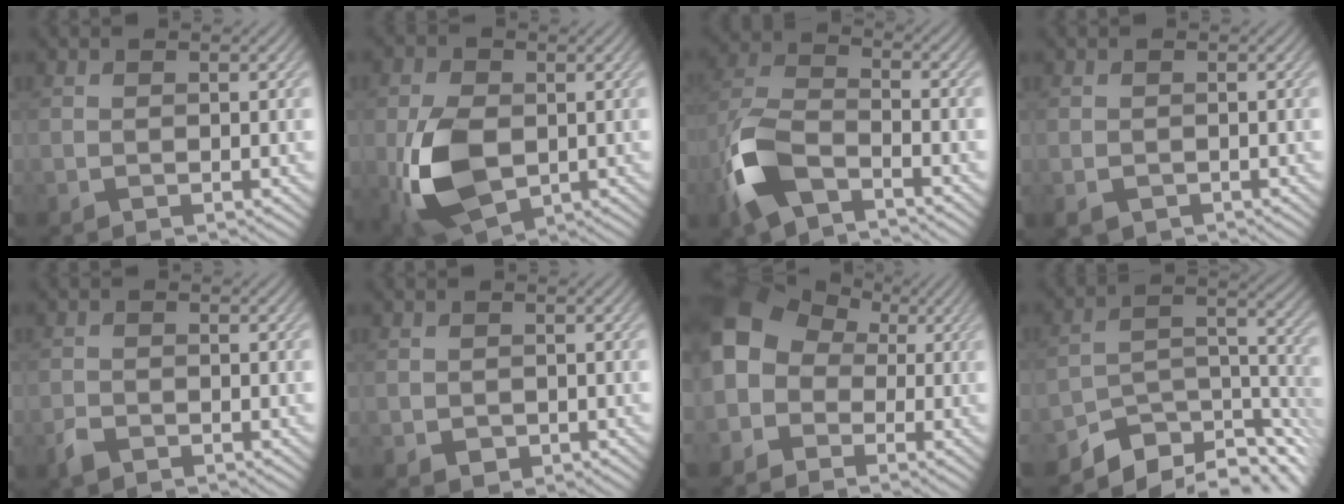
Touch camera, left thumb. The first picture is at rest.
{"total": 10.7, "force": [-2.0, 6.8, 8.0], "torque": [-0.194, -0.017, -0.042]}
{"total": 9.9, "force": [-5.4, 4.6, 6.9], "torque": [-0.165, -0.007, -0.128]}
{"total": 1.4, "force": [-0.8, 1.0, 0.6], "torque": [-0.013, -0.006, -0.019]}
{"total": 1.5, "force": [-1.3, 0.6, 0.6], "torque": [-0.012, 0.000, -0.032]}
{"total": 1.3, "force": [-0.3, 1.2, 0.5], "torque": [-0.008, -0.006, -0.008]}
{"total": 8.8, "force": [-0.4, 7.5, 4.6], "torque": [-0.113, -0.009, -0.024]}
{"total": 9.7, "force": [-7.7, 3.7, 4.7], "torque": [-0.074, -0.012, -0.135]}